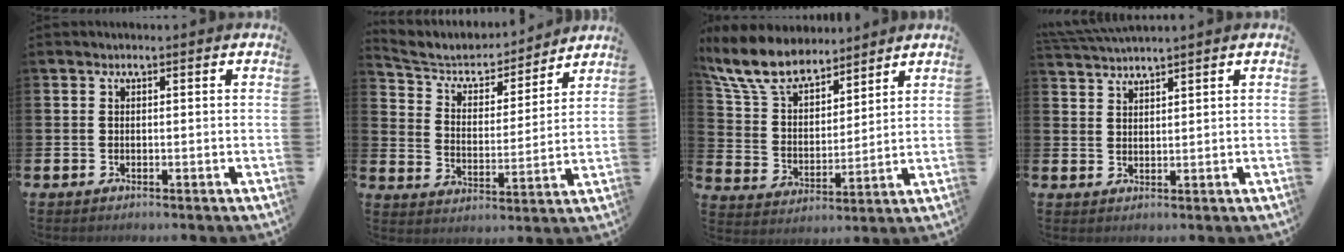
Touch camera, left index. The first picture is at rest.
{"total": 6.2, "force": [5.7, 2.3, 1.0], "torque": [-0.060, -0.043, 0.097]}
{"total": 9.6, "force": [8.6, 3.2, 3.0], "torque": [-0.103, -0.040, 0.160]}
{"total": 2.8, "force": [2.8, -0.3, 0.0], "torque": [-0.013, -0.008, 0.055]}